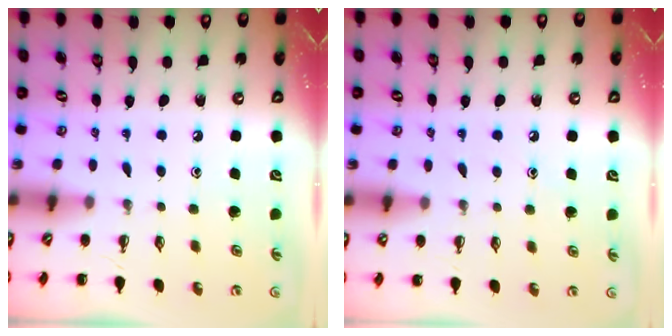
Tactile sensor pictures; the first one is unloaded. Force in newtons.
{"total": 6.8, "press": 6.6, "slide": 1.8}